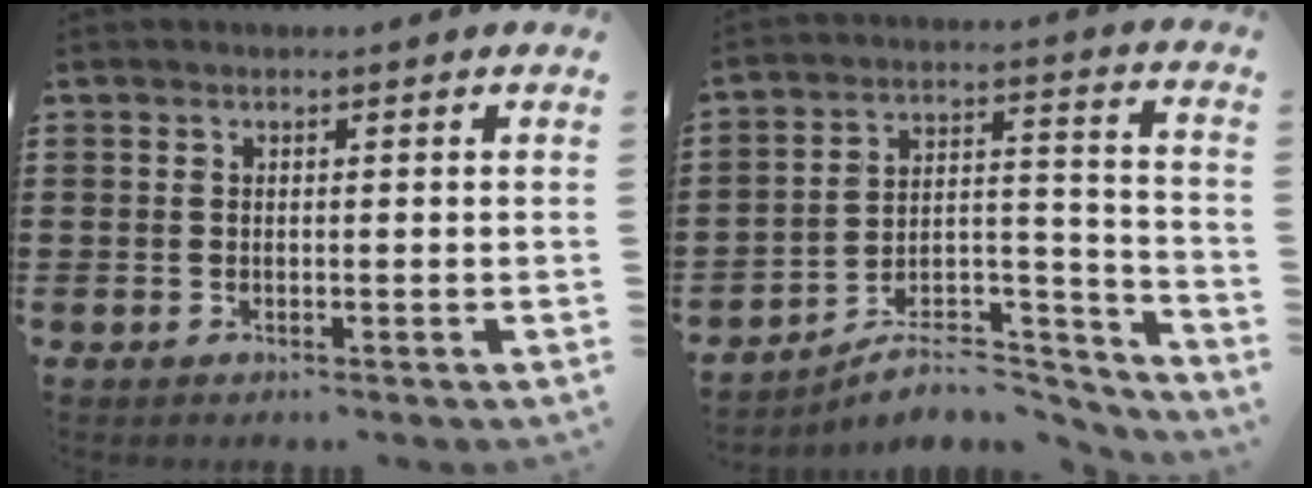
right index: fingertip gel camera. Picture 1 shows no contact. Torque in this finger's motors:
{"motor_torque": [-1.15, 0.95, -1.05, -0.21]}